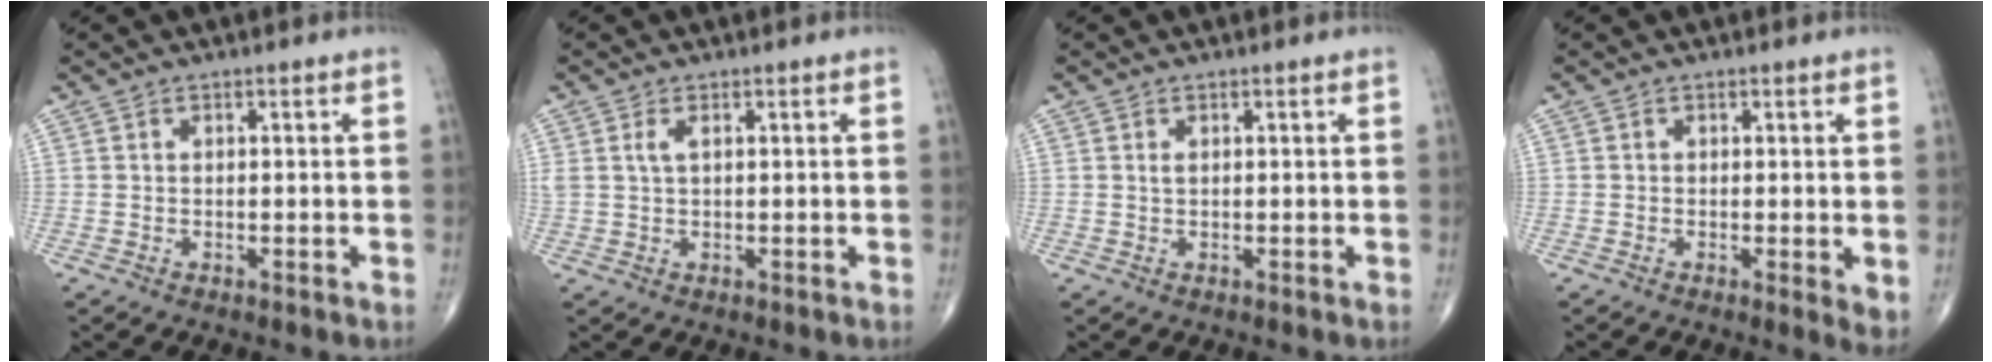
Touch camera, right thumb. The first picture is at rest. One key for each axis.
{"total": 2.1, "fx": 0.8, "fy": 0.9, "fz": 1.7, "tx": -0.044, "ty": 0.007, "tz": 0.022}
{"total": 0.6, "fx": 0.2, "fy": 0.3, "fz": 0.5, "tx": -0.012, "ty": 0.005, "tz": 0.005}
{"total": 2.8, "fx": -0.1, "fy": 0.8, "fz": 2.7, "tx": -0.039, "ty": -0.010, "tz": -0.006}